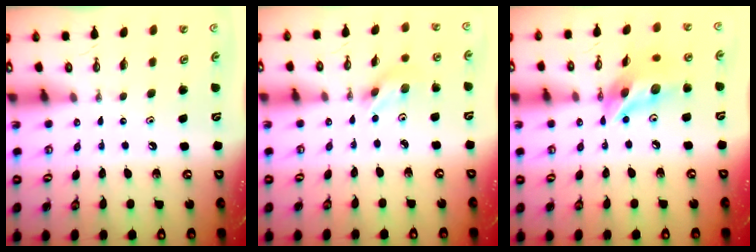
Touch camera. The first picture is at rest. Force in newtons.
{"total": 3.2, "press": 3.1, "slide": 0.8}
{"total": 13.2, "press": 13.1, "slide": 0.9}